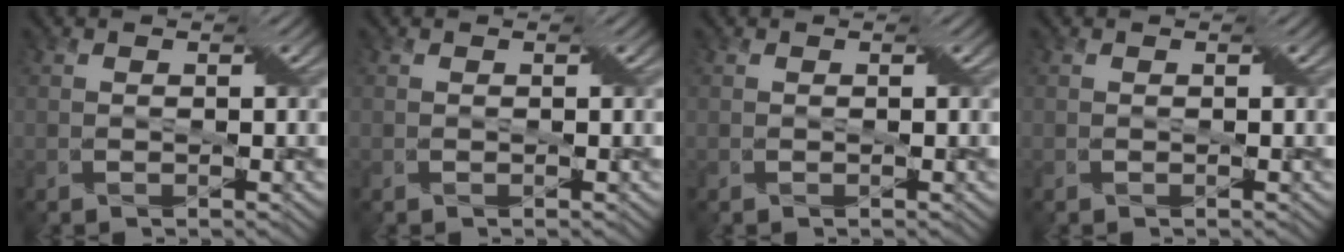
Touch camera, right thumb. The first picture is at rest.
{"total": 0.0}
{"total": 0.0}
{"total": 0.0}